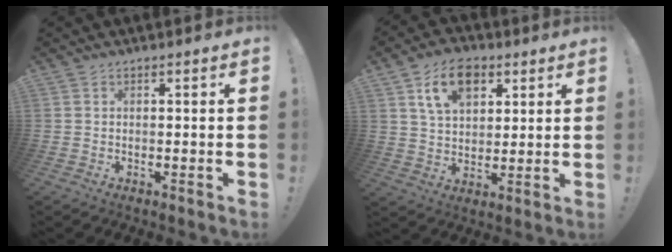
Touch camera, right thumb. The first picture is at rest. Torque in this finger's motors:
{"motor_torque": [0.35, 1.18, 0.31, 0.28, 0.06]}